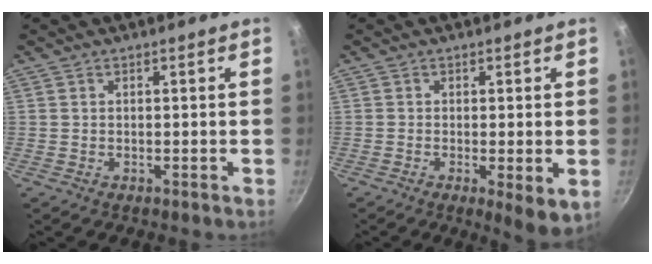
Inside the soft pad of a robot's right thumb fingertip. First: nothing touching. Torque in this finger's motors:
{"motor_torque": [-0.32, 0.08, -0.19, -0.08, 0.04]}